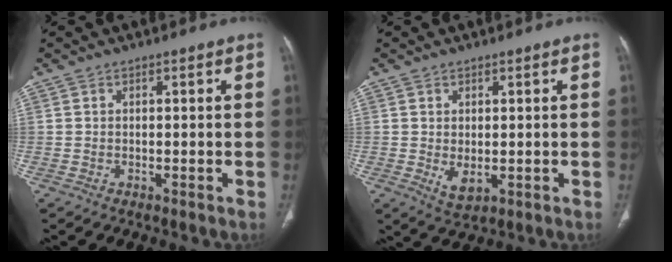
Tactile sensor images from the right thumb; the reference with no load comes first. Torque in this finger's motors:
{"motor_torque": [-0.37, 0.33, 0.49, 0.23, 0.10]}